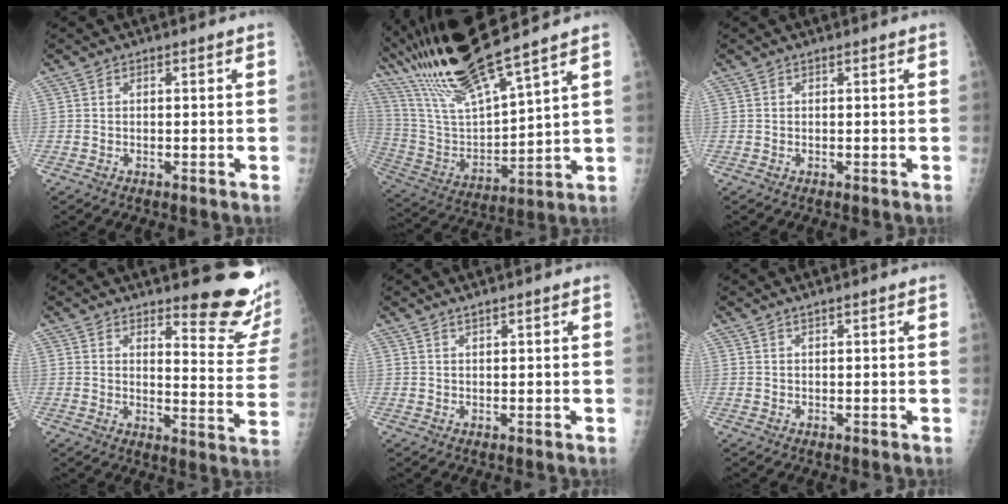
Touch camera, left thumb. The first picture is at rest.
{"total": 20.6, "force": [16.4, 1.8, 12.4], "torque": [-0.221, -0.063, 0.323]}
{"total": 0.0}
{"total": 14.2, "force": [11.6, 3.0, 7.7], "torque": [-0.065, -0.117, 0.140]}
{"total": 1.3, "force": [1.1, 0.0, 0.7], "torque": [-0.006, -0.002, 0.022]}
{"total": 0.7, "force": [0.6, 0.0, 0.5], "torque": [-0.002, 0.000, 0.014]}